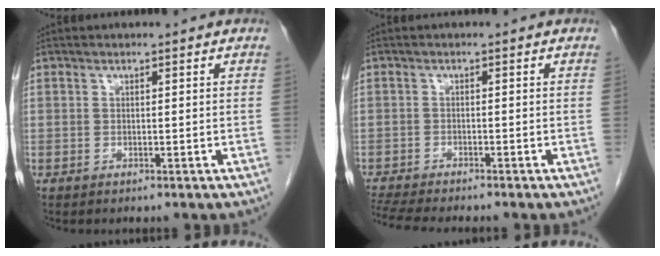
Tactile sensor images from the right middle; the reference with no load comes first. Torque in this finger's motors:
{"motor_torque": [0.04, -0.02, 0.05, 0.04]}